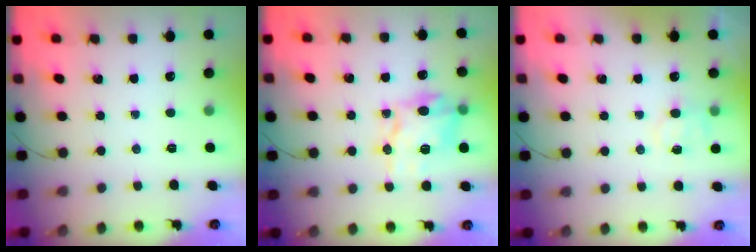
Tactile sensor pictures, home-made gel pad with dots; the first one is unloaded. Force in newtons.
{"total": 14.3, "press": 14.2, "slide": 0.6}
{"total": 6.1, "press": 6.0, "slide": 1.2}